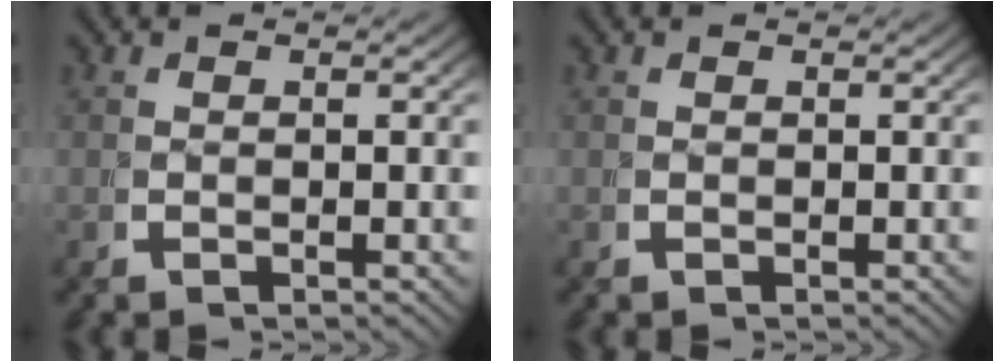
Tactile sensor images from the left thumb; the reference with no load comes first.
{"total": 0.0}